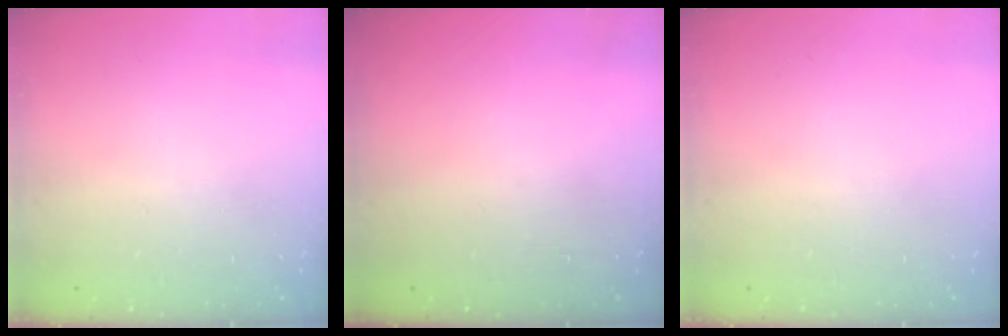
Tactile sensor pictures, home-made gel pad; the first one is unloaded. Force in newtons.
{"total": 0.0}
{"total": 0.0}